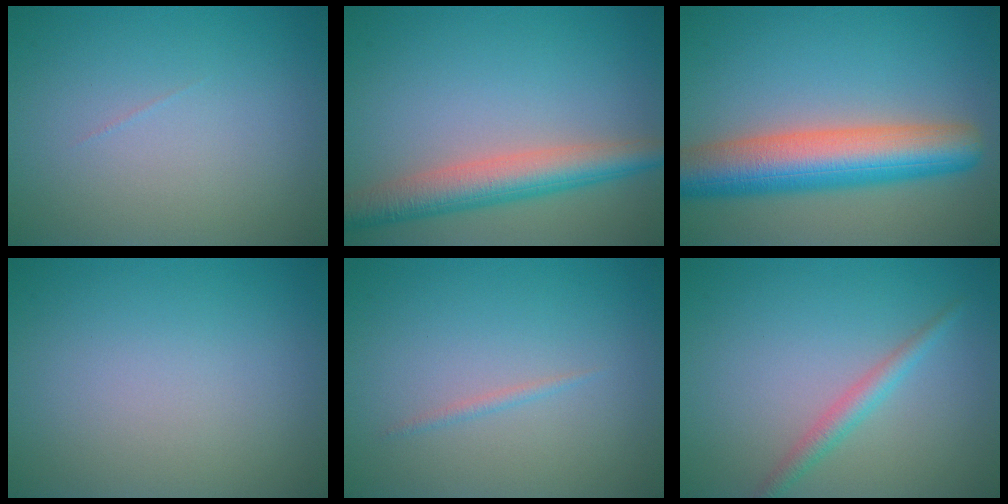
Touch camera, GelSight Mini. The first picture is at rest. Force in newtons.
{"total": 5.5, "press": 5.5, "slide": 0.4}
{"total": 9.0, "press": 9.0, "slide": 0.3}
{"total": 0.0}
{"total": 0.6, "press": 0.6, "slide": 0.0}
{"total": 2.0, "press": 2.0, "slide": 0.1}